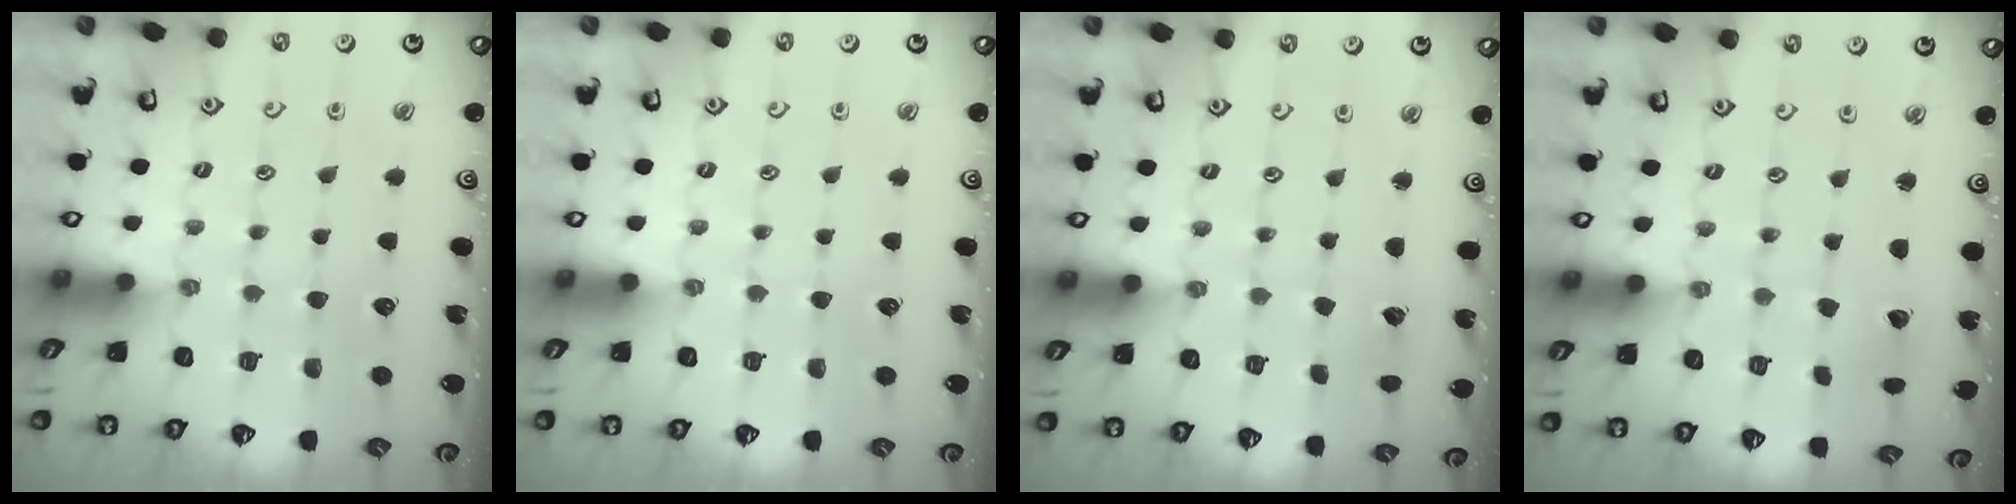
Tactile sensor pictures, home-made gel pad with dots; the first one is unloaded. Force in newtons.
{"total": 0.0}
{"total": 3.6, "press": 3.6, "slide": 0.3}
{"total": 2.3, "press": 2.3, "slide": 0.1}